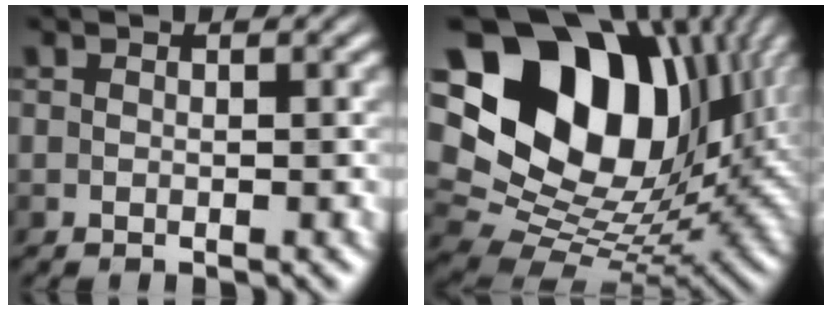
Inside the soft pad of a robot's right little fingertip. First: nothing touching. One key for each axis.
{"total": 19.8, "fx": 7.0, "fy": 13.8, "fz": 12.4, "tx": -0.231, "ty": 0.058, "tz": 0.136}